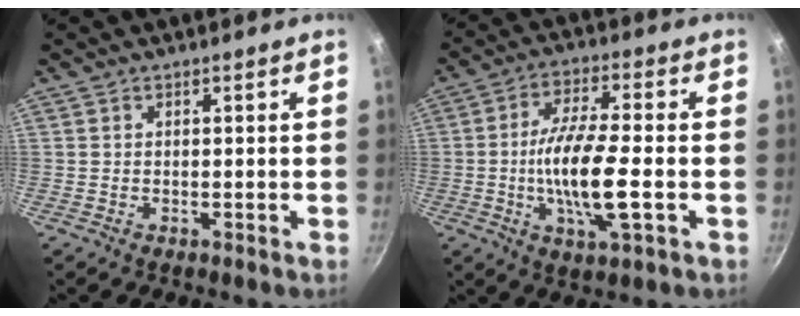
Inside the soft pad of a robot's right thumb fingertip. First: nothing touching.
{"total": 13.0, "force": [-2.4, 3.3, 12.3], "torque": [-0.229, 0.012, -0.051]}